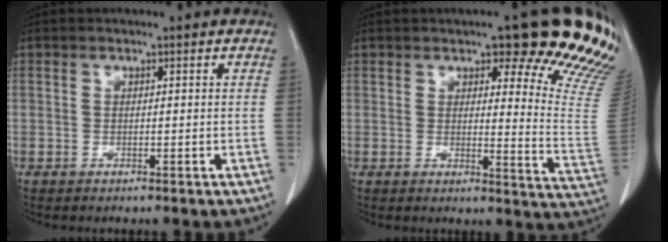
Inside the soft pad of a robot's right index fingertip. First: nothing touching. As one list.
[{"total": 16.0, "force": [11.5, 2.1, 10.9], "torque": [-0.113, -0.057, 0.118]}]